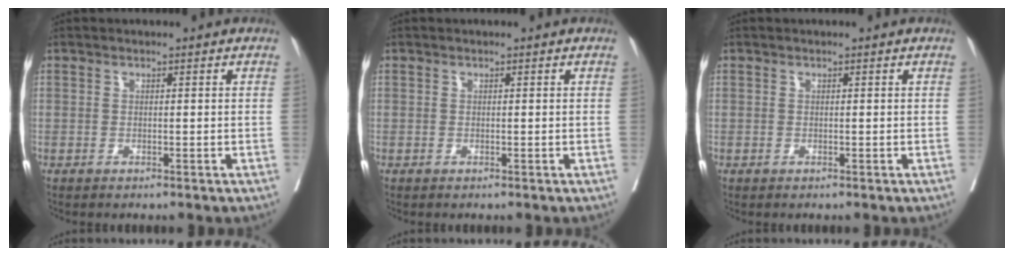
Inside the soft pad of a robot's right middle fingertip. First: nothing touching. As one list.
[{"total": 0.0}, {"total": 0.0}]